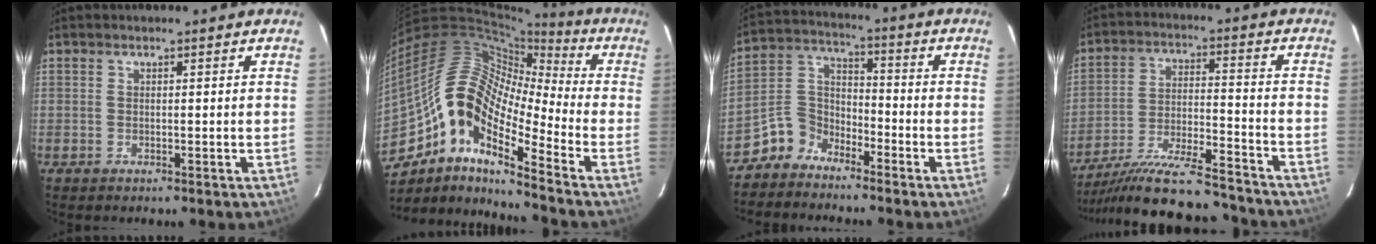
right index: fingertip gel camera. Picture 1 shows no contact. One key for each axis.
{"total": 16.2, "fx": -7.7, "fy": 5.6, "fz": 13.1, "tx": -0.213, "ty": 0.001, "tz": -0.167}
{"total": 6.6, "fx": -5.1, "fy": 4.1, "fz": 0.9, "tx": -0.030, "ty": 0.039, "tz": -0.120}
{"total": 20.7, "fx": -18.5, "fy": 2.9, "fz": 8.7, "tx": -0.169, "ty": -0.031, "tz": -0.287}